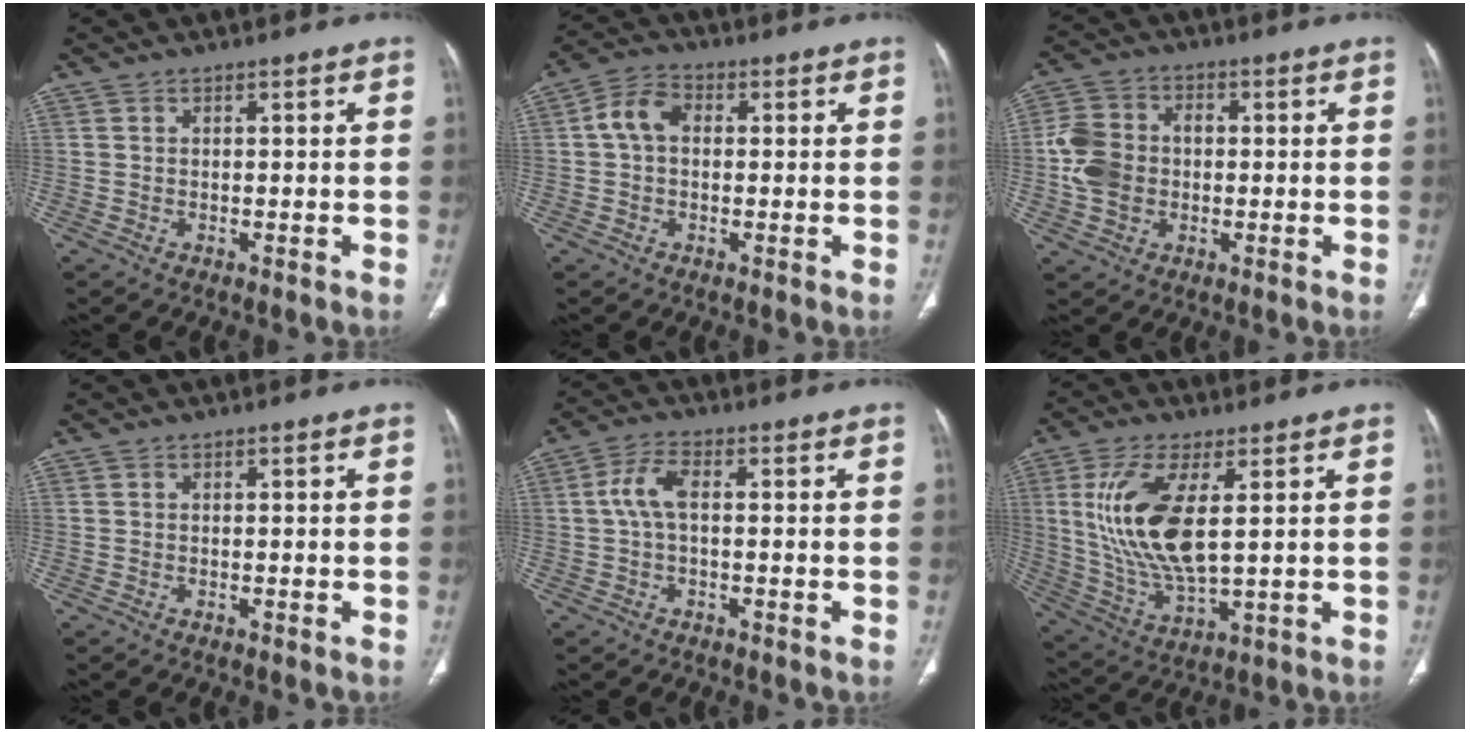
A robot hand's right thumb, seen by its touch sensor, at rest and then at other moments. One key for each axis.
{"total": 5.8, "fx": 0.5, "fy": 4.1, "fz": 4.0, "tx": -0.073, "ty": 0.019, "tz": 0.002}
{"total": 9.3, "fx": -0.6, "fy": 7.5, "fz": 5.4, "tx": -0.098, "ty": 0.020, "tz": -0.014}
{"total": 0.0}
{"total": 4.9, "fx": 0.2, "fy": 2.2, "fz": 4.4, "tx": -0.100, "ty": 0.013, "tz": 0.001}
{"total": 15.5, "fx": 3.3, "fy": 6.0, "fz": 13.9, "tx": -0.298, "ty": -0.025, "tz": 0.074}